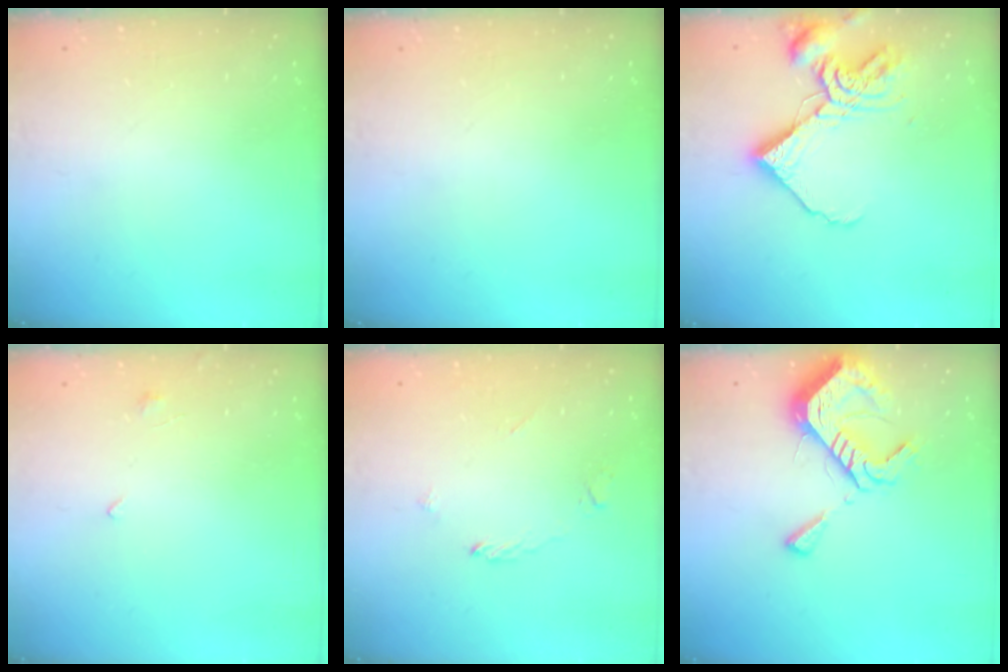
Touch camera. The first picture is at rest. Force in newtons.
{"total": 0.0}
{"total": 11.9, "press": 11.8, "slide": 1.4}
{"total": 0.9, "press": 0.8, "slide": 0.4}
{"total": 2.2, "press": 2.2, "slide": 0.3}
{"total": 12.6, "press": 12.6, "slide": 1.2}